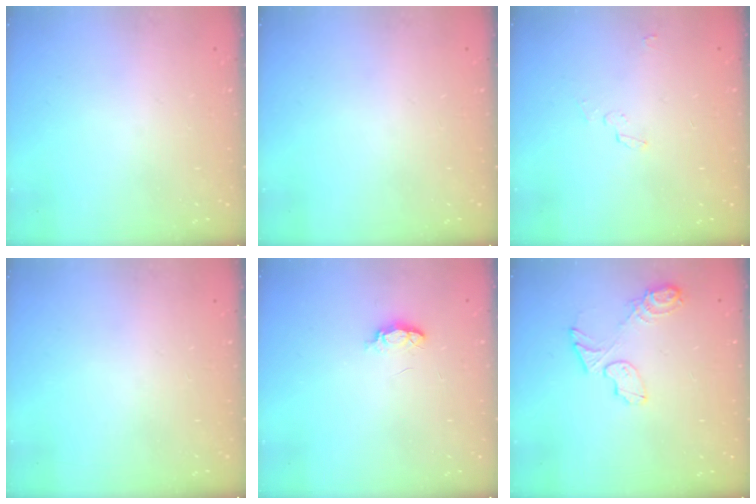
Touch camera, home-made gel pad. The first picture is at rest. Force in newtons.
{"total": 0.0}
{"total": 3.6, "press": 3.4, "slide": 1.3}
{"total": 0.0}
{"total": 3.9, "press": 3.9, "slide": 0.6}
{"total": 8.7, "press": 8.6, "slide": 0.8}